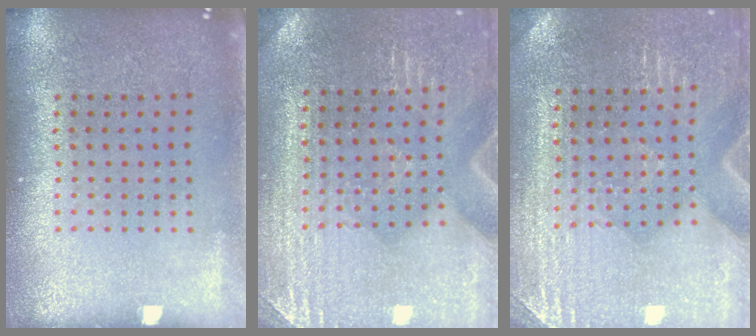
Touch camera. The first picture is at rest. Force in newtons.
{"total": 3.0, "press": 3.0, "slide": 0.2}
{"total": 3.0, "press": 2.9, "slide": 0.2}